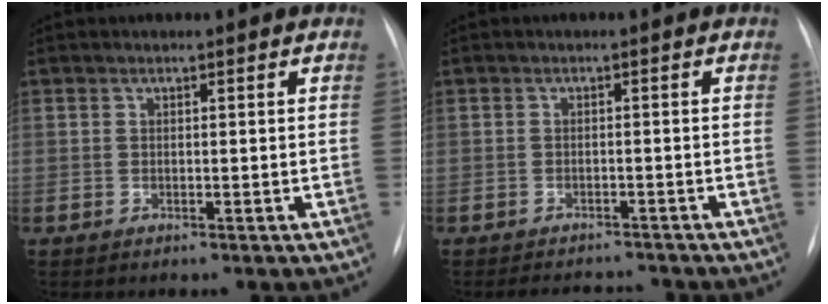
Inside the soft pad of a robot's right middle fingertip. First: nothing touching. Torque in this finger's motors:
{"motor_torque": [0.35, -0.53, -0.02, 0.00]}